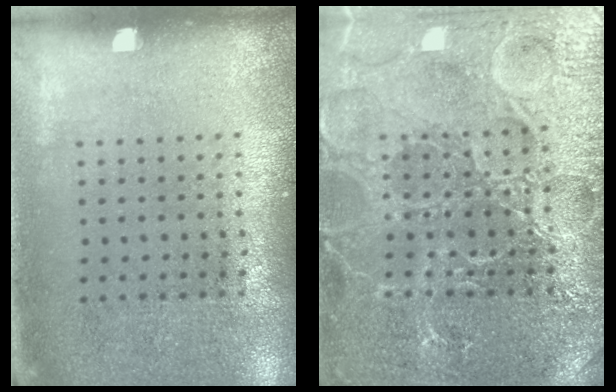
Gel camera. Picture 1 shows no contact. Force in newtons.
{"total": 5.0, "press": 5.0, "slide": 0.7}